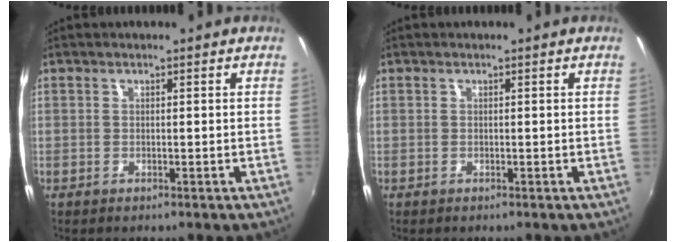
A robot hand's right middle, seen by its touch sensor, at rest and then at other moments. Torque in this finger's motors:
{"motor_torque": [-0.07, 0.07, 0.00, 0.00]}